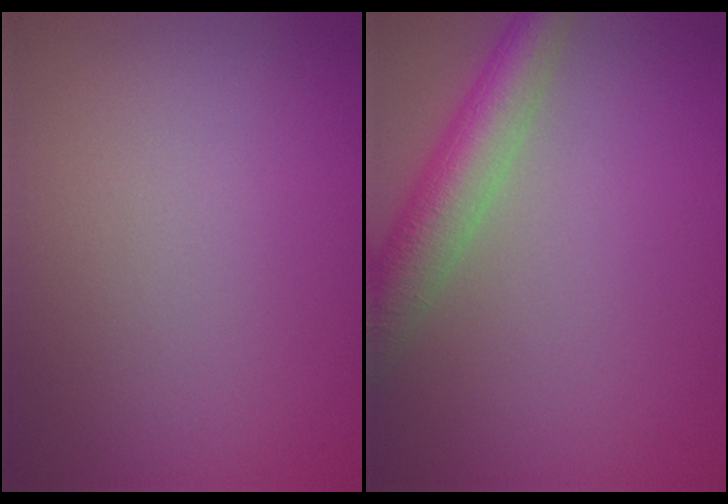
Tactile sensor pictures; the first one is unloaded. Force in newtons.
{"total": 5.1, "press": 5.1, "slide": 0.3}